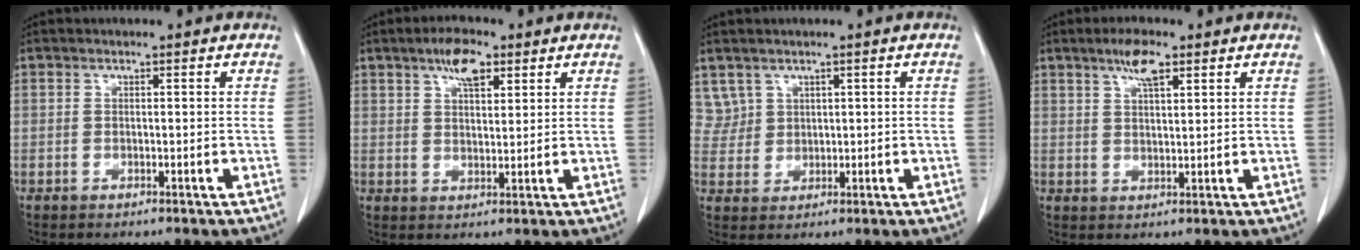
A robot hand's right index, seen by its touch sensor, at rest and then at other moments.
{"total": 5.6, "force": [3.3, 2.1, 4.0], "torque": [-0.076, 0.008, 0.056]}
{"total": 3.5, "force": [2.2, 2.7, -0.4], "torque": [0.016, 0.008, 0.047]}
{"total": 4.8, "force": [3.0, 1.1, 3.6], "torque": [-0.072, 0.006, 0.054]}